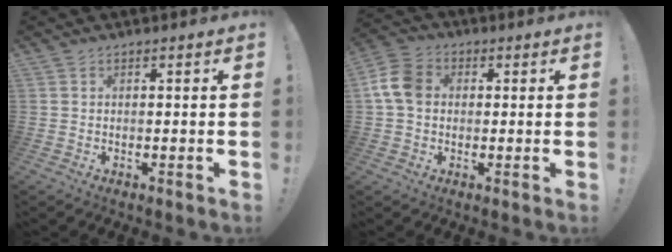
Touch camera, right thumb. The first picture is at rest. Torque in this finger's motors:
{"motor_torque": [-0.04, 0.15, 0.03, 0.05, 0.16]}